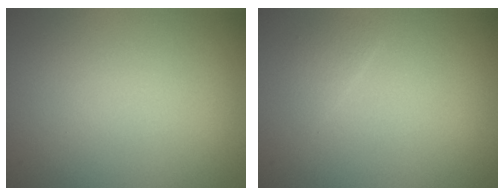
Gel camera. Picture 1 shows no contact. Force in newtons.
{"total": 0.9, "press": 0.9, "slide": 0.0}